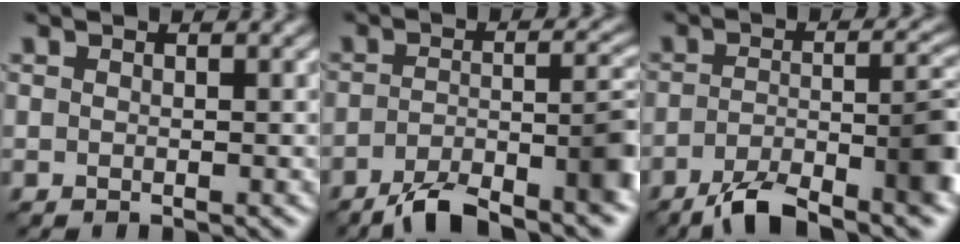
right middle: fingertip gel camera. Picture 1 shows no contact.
{"total": 7.9, "force": [-5.1, 2.0, 5.7], "torque": [-0.082, 0.004, -0.090]}
{"total": 8.6, "force": [-5.0, 2.4, 6.5], "torque": [-0.103, 0.003, -0.088]}